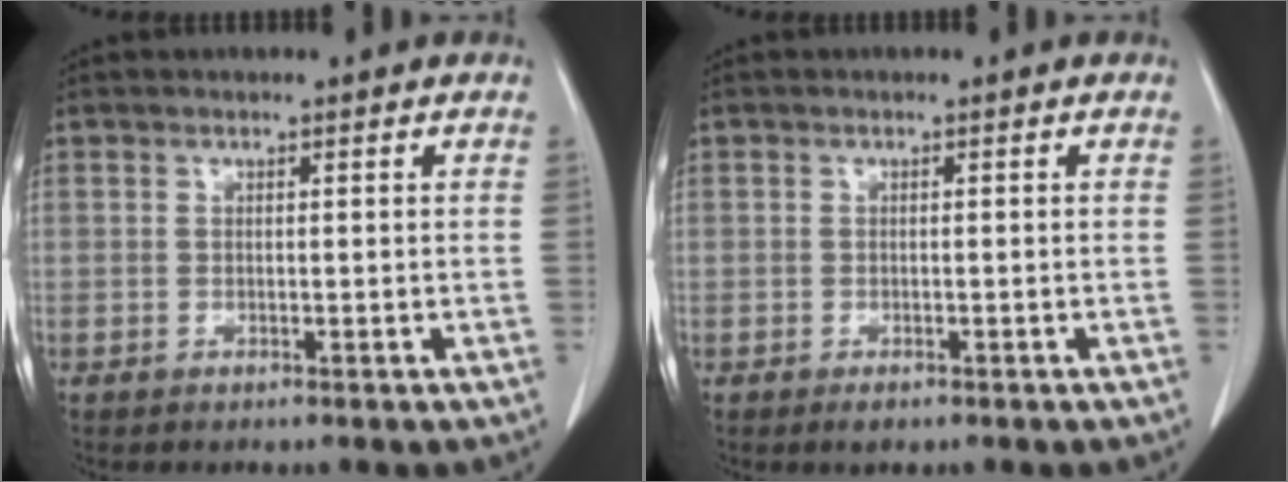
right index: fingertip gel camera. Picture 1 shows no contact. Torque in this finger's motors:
{"motor_torque": [-0.41, -0.24, -0.28, -0.09]}